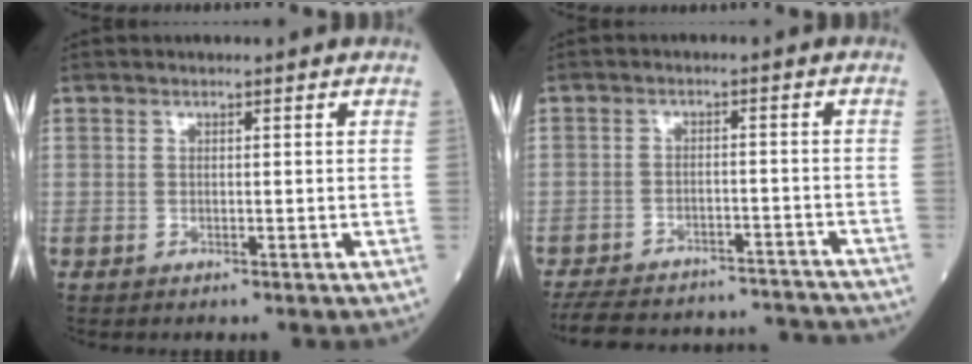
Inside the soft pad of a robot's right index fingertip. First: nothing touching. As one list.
[{"total": 19.8, "force": [-18.5, 4.6, 5.3], "torque": [-0.117, 0.001, -0.243]}]